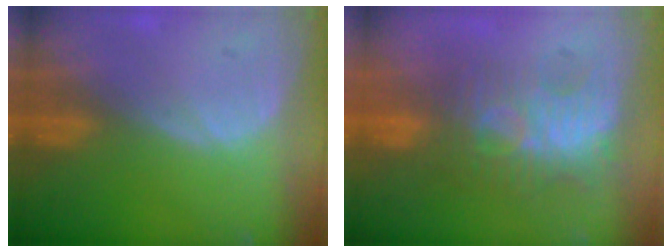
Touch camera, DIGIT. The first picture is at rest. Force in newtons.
{"total": 9.6, "press": 8.4, "slide": 4.5}